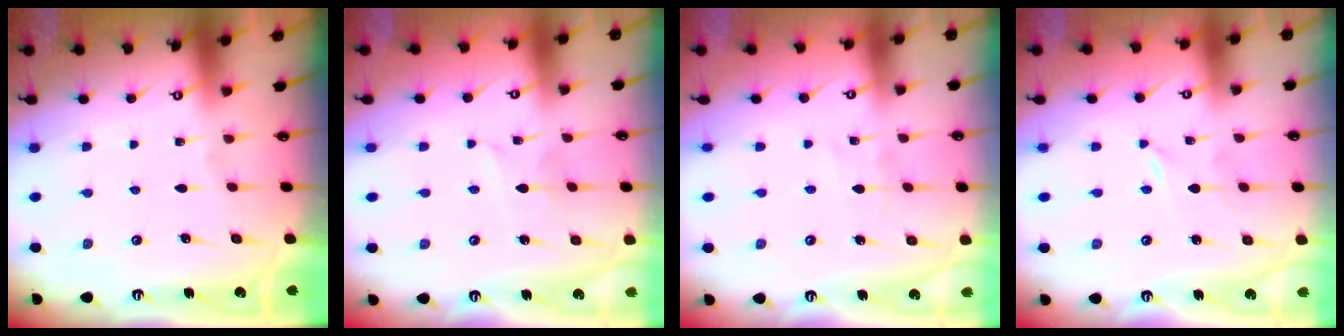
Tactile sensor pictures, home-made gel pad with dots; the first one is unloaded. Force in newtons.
{"total": 4.5, "press": 4.5, "slide": 0.4}
{"total": 1.1, "press": 1.1, "slide": 0.0}
{"total": 0.0}